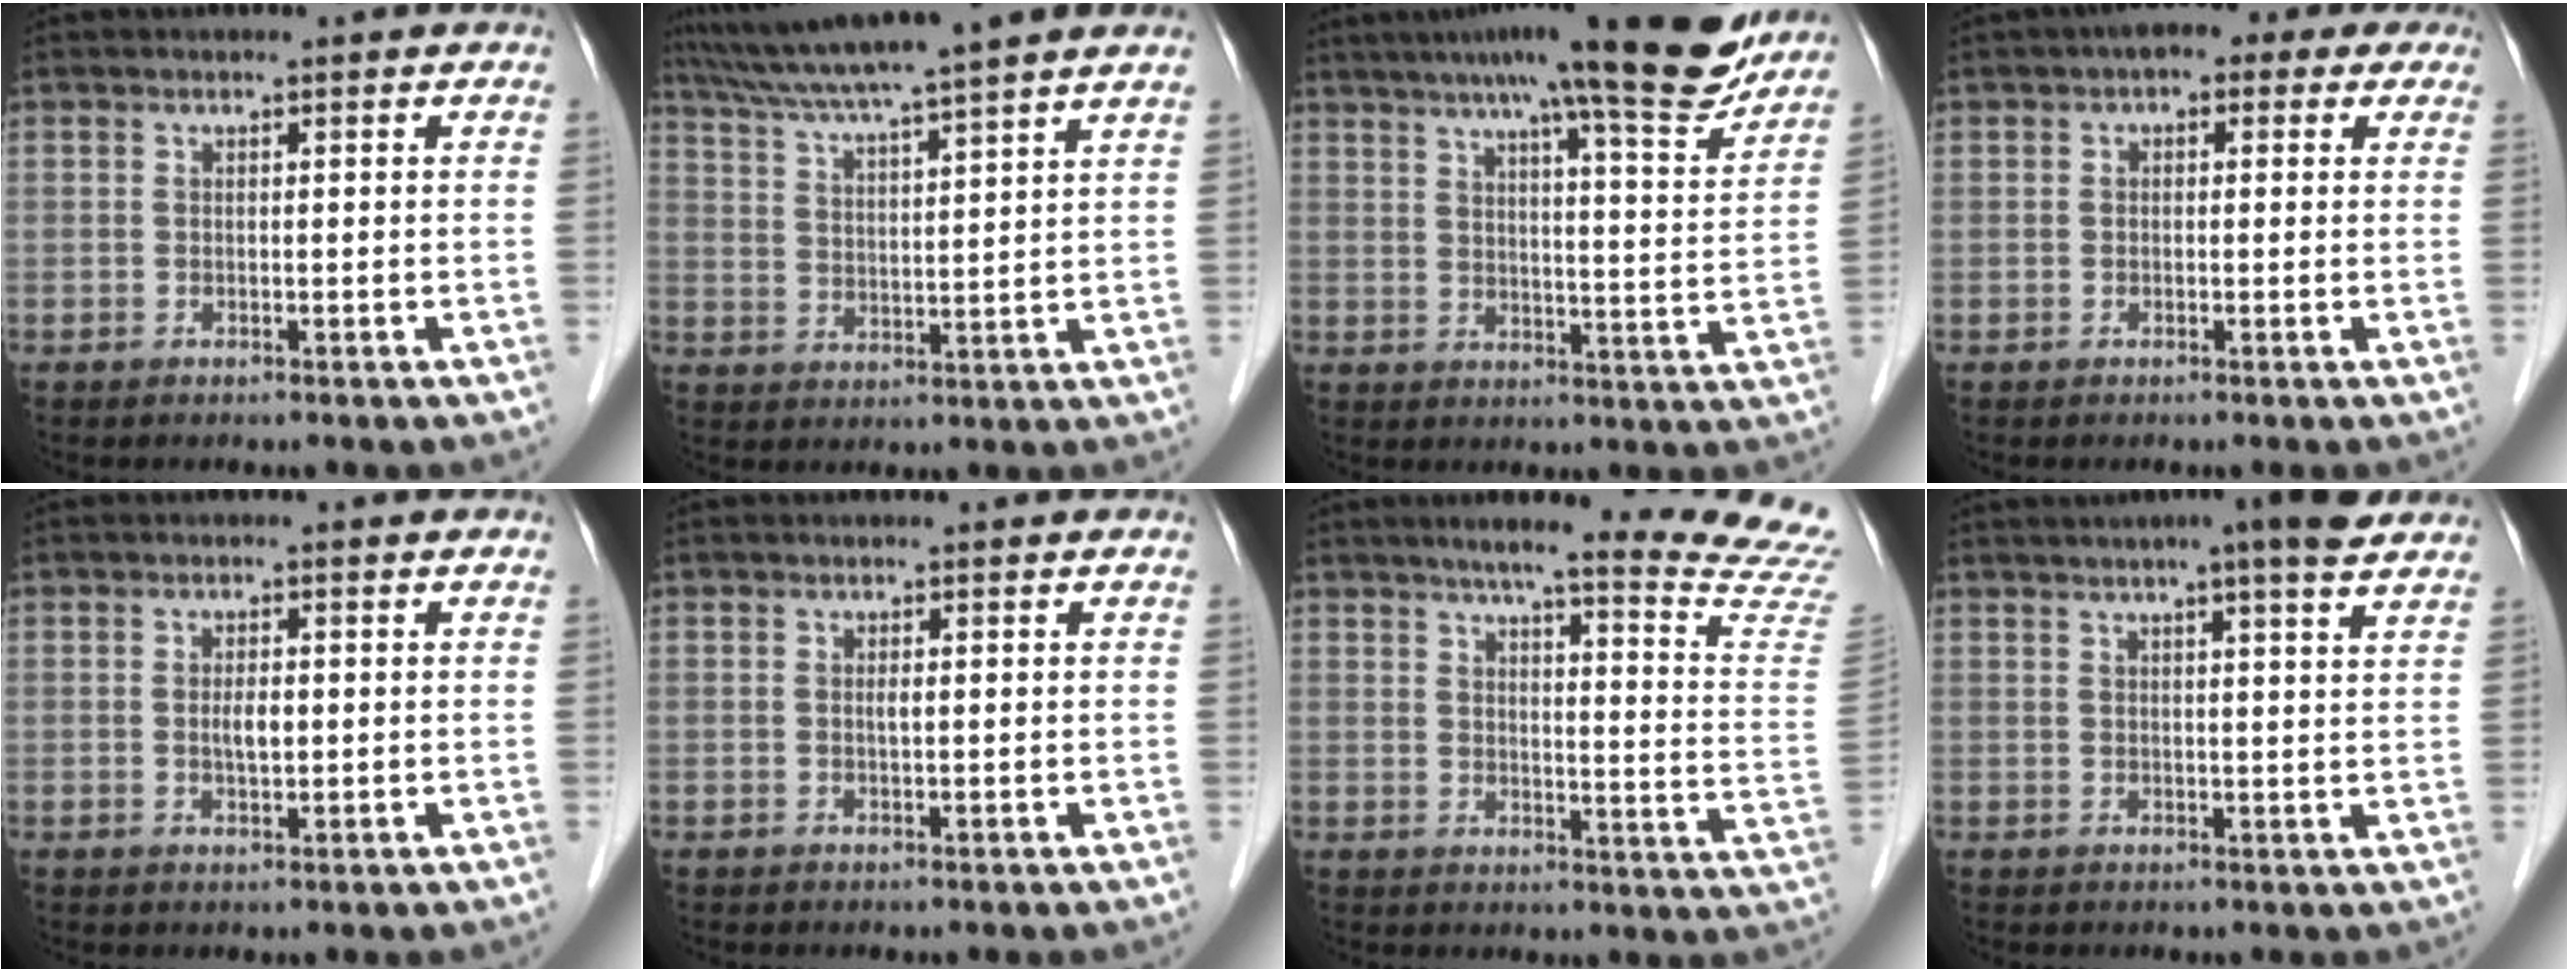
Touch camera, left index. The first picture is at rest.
{"total": 13.8, "force": [11.8, -1.4, 7.1], "torque": [-0.125, 0.021, 0.179]}
{"total": 19.6, "force": [15.8, 1.4, 11.5], "torque": [-0.166, 0.003, 0.206]}
{"total": 6.3, "force": [3.5, 3.3, 4.0], "torque": [-0.040, 0.041, 0.036]}
{"total": 2.4, "force": [0.0, 0.8, 2.2], "torque": [-0.043, -0.001, 0.002]}
{"total": 0.7, "force": [0.1, 0.1, 0.7], "torque": [-0.015, -0.002, 0.001]}
{"total": 21.3, "force": [19.2, -1.0, 9.2], "torque": [-0.122, -0.092, 0.217]}
{"total": 9.6, "force": [7.4, 0.5, 6.2], "torque": [-0.086, 0.015, 0.088]}